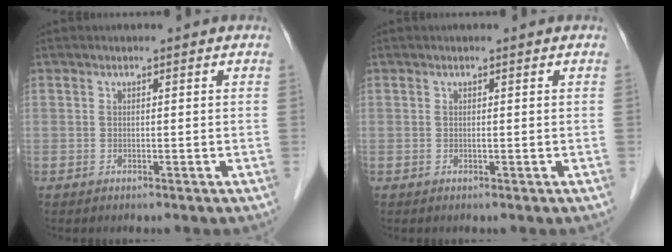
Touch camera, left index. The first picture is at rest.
{"total": 0.0}